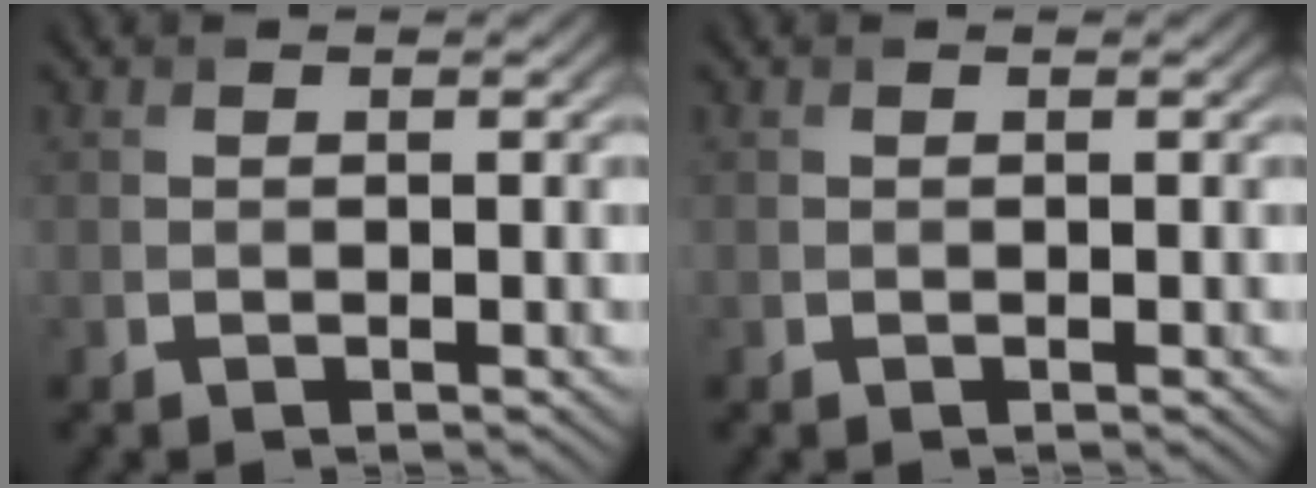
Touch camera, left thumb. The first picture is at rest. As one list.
[{"total": 0.0}]